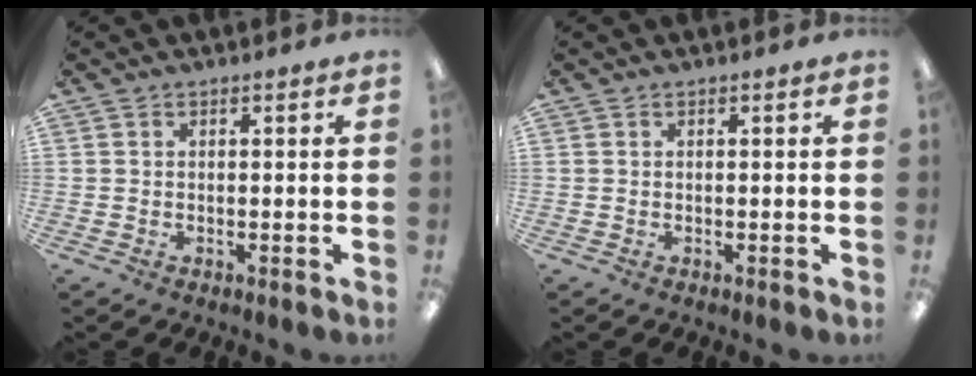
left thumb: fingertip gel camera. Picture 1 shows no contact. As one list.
[{"total": 0.0}]